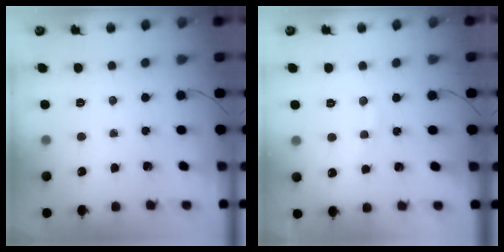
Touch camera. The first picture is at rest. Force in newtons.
{"total": 6.9, "press": 6.7, "slide": 1.4}